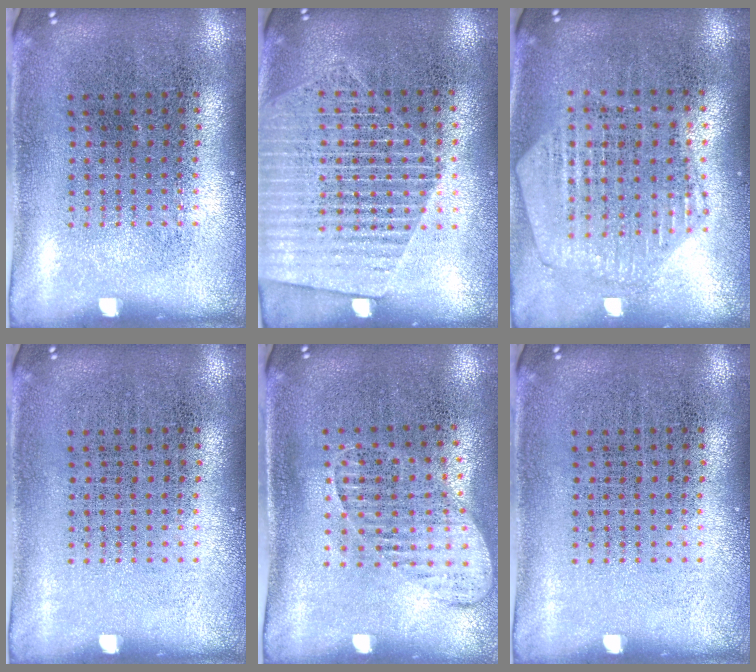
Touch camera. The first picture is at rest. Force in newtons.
{"total": 1.8, "press": 1.6, "slide": 0.9}
{"total": 1.2, "press": 1.2, "slide": 0.1}
{"total": 0.0}
{"total": 1.3, "press": 1.1, "slide": 0.7}
{"total": 0.0}